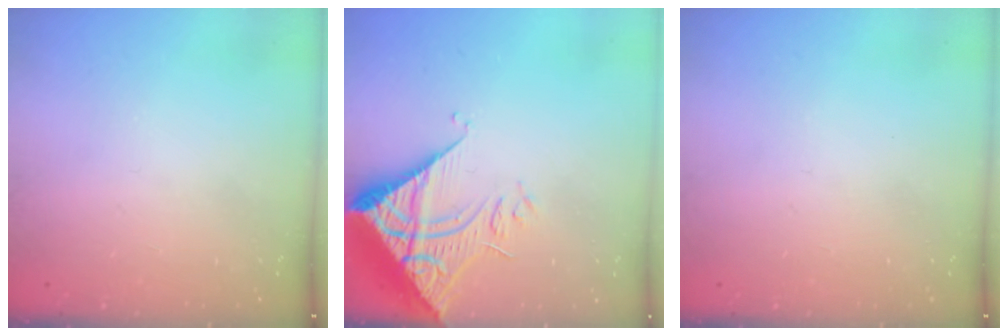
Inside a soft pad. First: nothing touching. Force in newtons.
{"total": 10.7, "press": 10.6, "slide": 1.0}
{"total": 0.0}